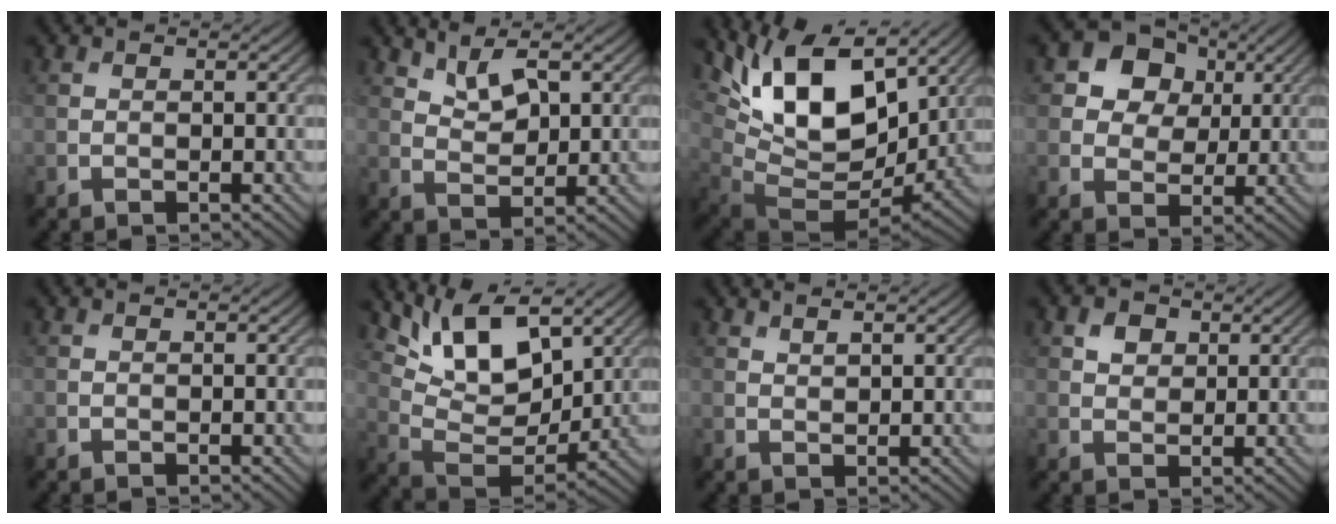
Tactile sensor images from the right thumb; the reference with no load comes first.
{"total": 4.5, "force": [2.8, 1.9, 3.0], "torque": [-0.062, -0.006, 0.060]}
{"total": 16.0, "force": [6.2, 8.6, 12.0], "torque": [-0.235, 0.009, 0.115]}
{"total": 10.2, "force": [4.3, 8.1, 4.5], "torque": [-0.116, 0.018, 0.069]}
{"total": 0.0}
{"total": 11.9, "force": [7.0, 5.2, 8.1], "torque": [-0.164, -0.004, 0.120]}
{"total": 1.2, "force": [1.0, 0.2, 0.6], "torque": [-0.014, -0.002, 0.023]}
{"total": 2.4, "force": [1.2, 1.8, 1.1], "torque": [-0.021, 0.000, 0.020]}